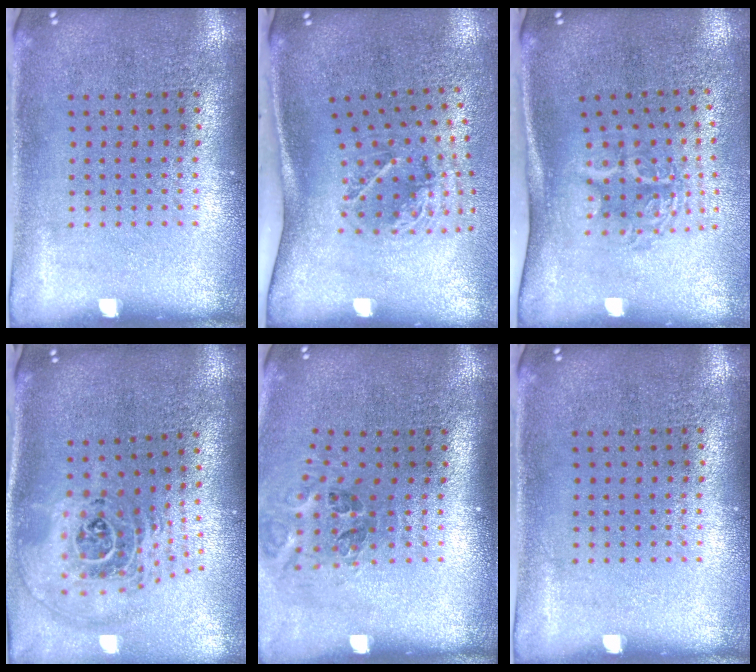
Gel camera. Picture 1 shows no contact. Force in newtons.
{"total": 2.1, "press": 1.3, "slide": 1.7}
{"total": 1.8, "press": 1.2, "slide": 1.4}
{"total": 2.6, "press": 1.9, "slide": 1.8}
{"total": 1.2, "press": 0.9, "slide": 0.7}
{"total": 0.0}